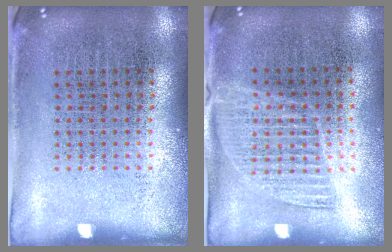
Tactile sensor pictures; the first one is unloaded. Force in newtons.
{"total": 1.3, "press": 1.2, "slide": 0.7}